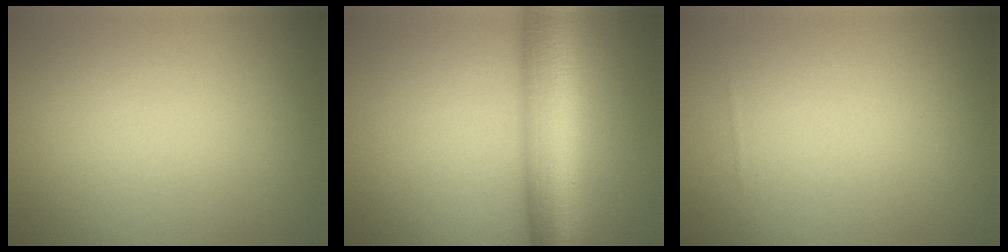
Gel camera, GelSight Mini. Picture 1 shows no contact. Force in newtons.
{"total": 9.5, "press": 9.5, "slide": 0.3}
{"total": 0.0}